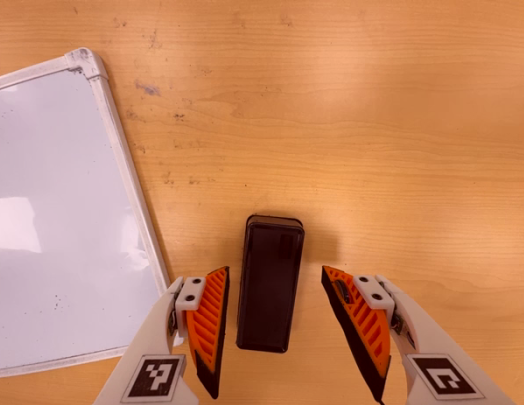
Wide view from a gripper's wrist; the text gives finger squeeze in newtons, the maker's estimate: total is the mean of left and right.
{"total": 0.0}